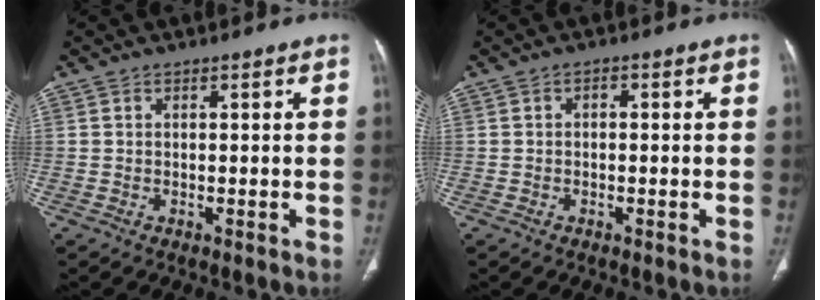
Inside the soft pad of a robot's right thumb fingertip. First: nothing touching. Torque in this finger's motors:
{"motor_torque": [-0.20, -0.03, -0.19, 0.00, 0.07]}